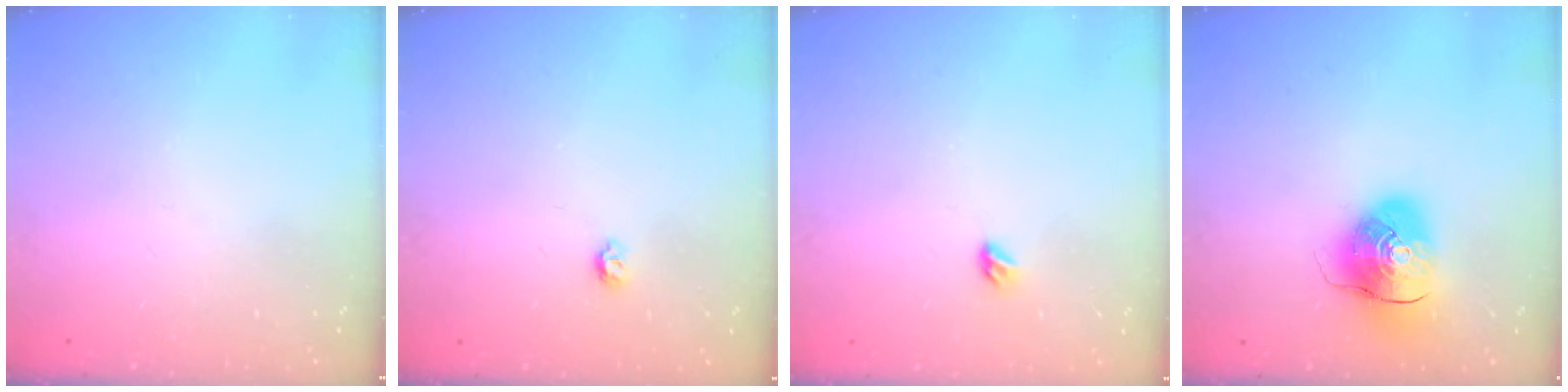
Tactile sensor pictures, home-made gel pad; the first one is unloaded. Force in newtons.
{"total": 3.8, "press": 3.7, "slide": 0.6}
{"total": 3.2, "press": 3.1, "slide": 0.8}
{"total": 10.6, "press": 10.5, "slide": 1.8}